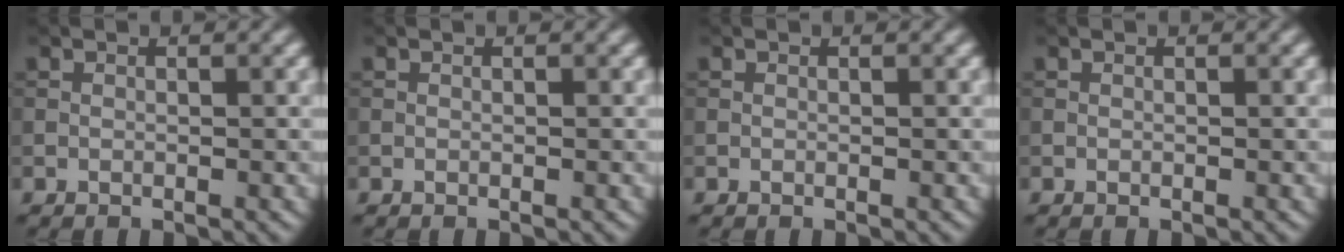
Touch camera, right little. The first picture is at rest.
{"total": 0.0}
{"total": 0.0}
{"total": 0.0}